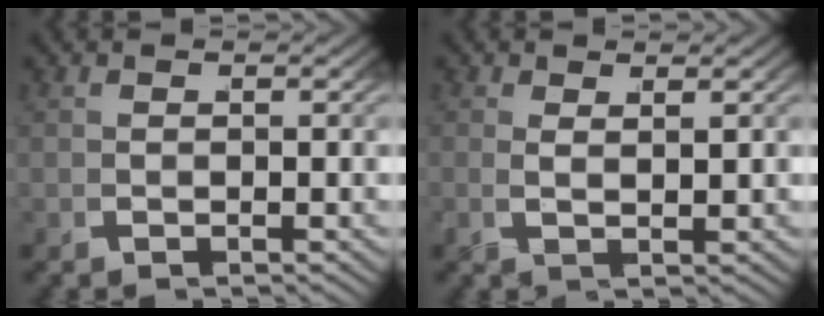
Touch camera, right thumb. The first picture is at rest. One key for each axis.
{"total": 1.1, "fx": 0.8, "fy": -0.6, "fz": 0.4, "tx": -0.005, "ty": 0.009, "tz": 0.015}